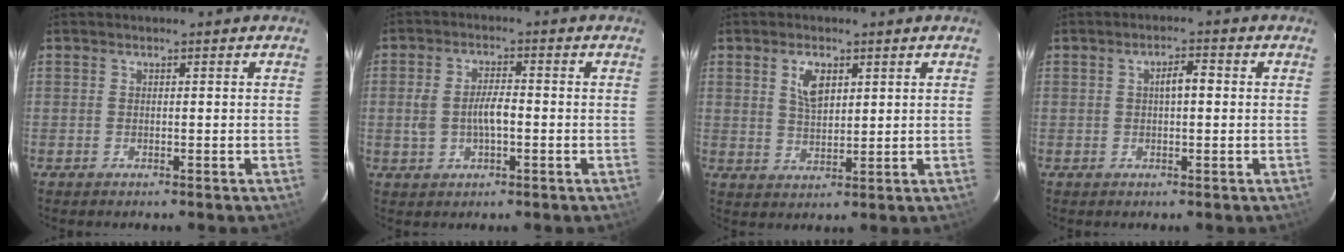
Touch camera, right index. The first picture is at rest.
{"total": 5.9, "force": [-0.8, 2.7, 5.1], "torque": [-0.104, 0.006, -0.010]}
{"total": 5.2, "force": [2.2, 2.7, 3.9], "torque": [-0.069, 0.005, 0.044]}
{"total": 3.1, "force": [0.4, 1.1, 2.8], "torque": [-0.050, 0.011, 0.007]}